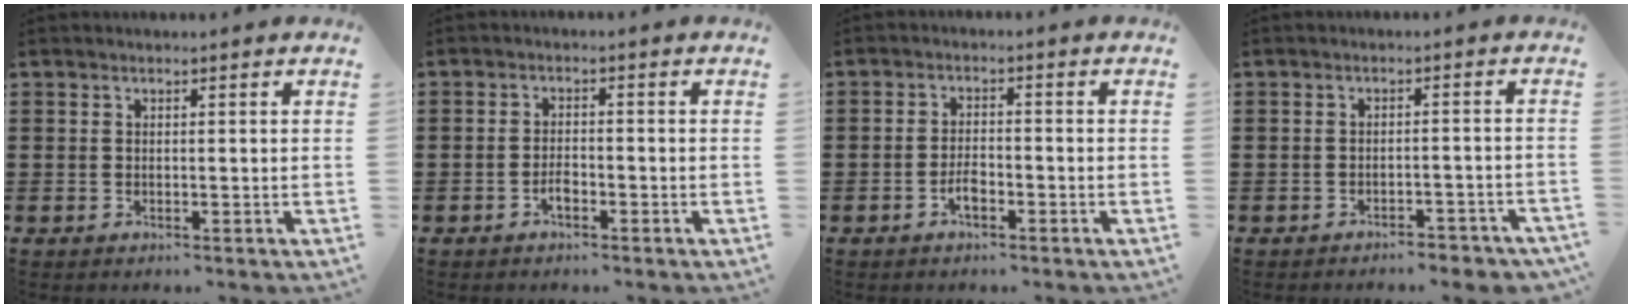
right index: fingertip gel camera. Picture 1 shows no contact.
{"total": 2.0, "force": [-1.2, 0.9, 1.4], "torque": [-0.029, 0.003, -0.023]}
{"total": 2.8, "force": [-1.5, 1.2, 2.1], "torque": [-0.045, 0.003, -0.030]}
{"total": 2.5, "force": [-2.4, 0.2, 0.6], "torque": [-0.015, 0.001, -0.050]}